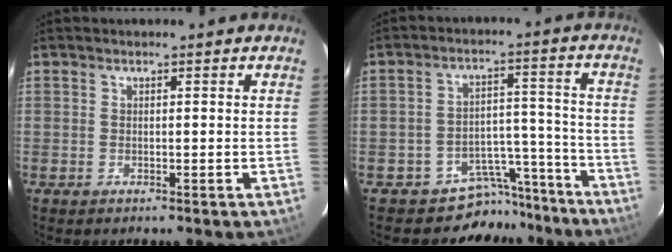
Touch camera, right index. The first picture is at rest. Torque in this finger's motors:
{"motor_torque": [0.40, -0.41, -0.04, -0.06]}